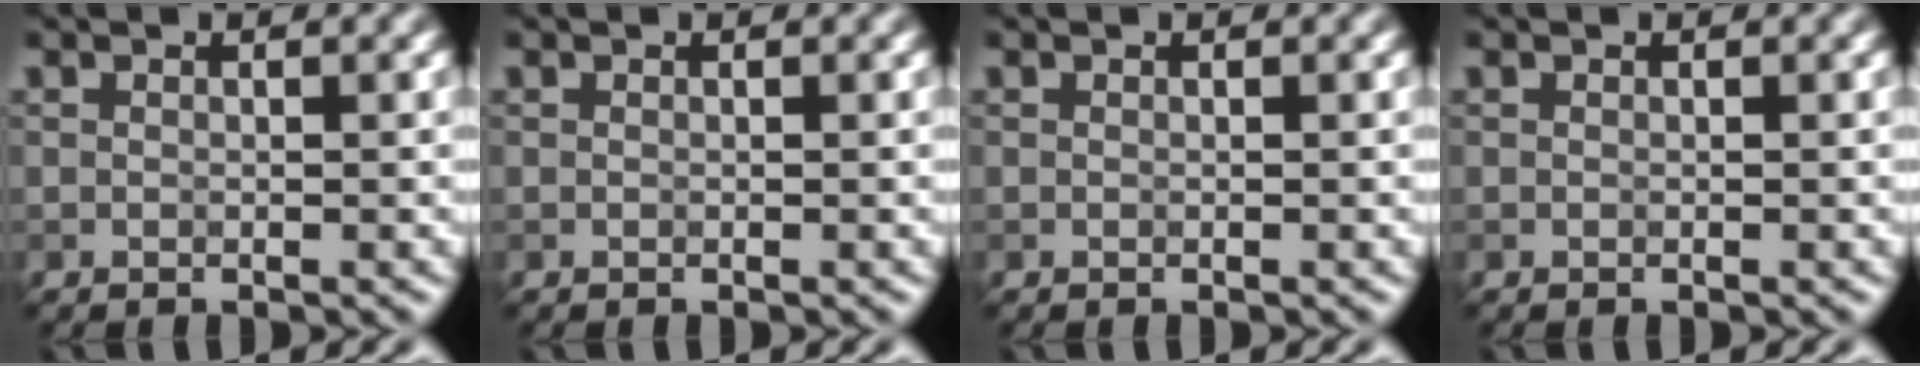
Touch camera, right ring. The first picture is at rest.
{"total": 0.0}
{"total": 0.0}
{"total": 0.0}